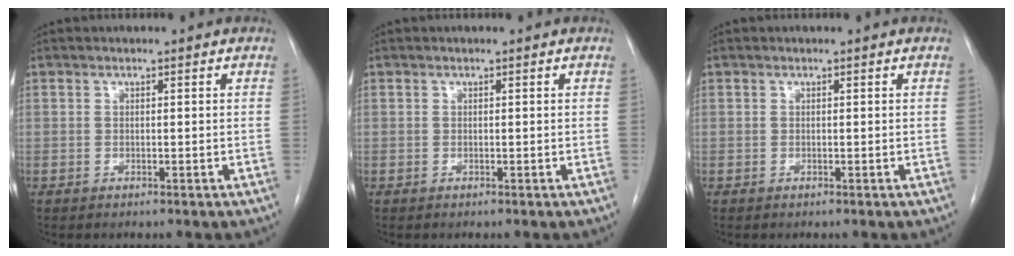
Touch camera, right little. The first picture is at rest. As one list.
[{"total": 0.0}, {"total": 0.0}]